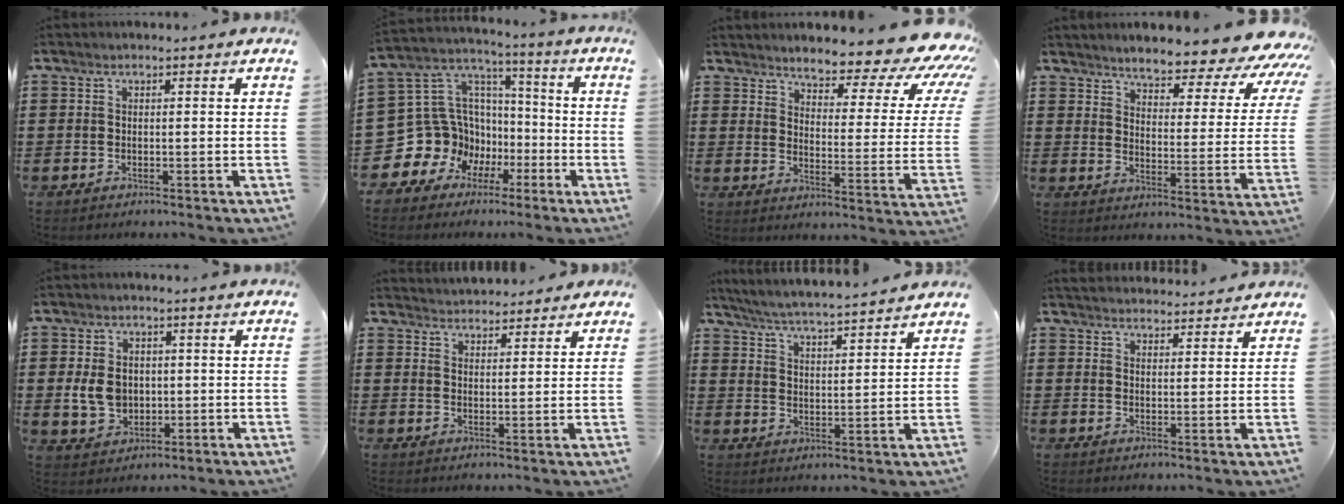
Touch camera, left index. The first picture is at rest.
{"total": 13.4, "force": [-5.3, 12.0, 2.7], "torque": [-0.126, -0.019, -0.066]}
{"total": 6.9, "force": [5.7, 1.1, 3.6], "torque": [-0.063, -0.055, 0.089]}
{"total": 5.6, "force": [5.1, 0.4, 2.4], "torque": [-0.056, -0.048, 0.078]}
{"total": 5.8, "force": [-0.2, 4.6, 3.5], "torque": [-0.083, 0.003, -0.009]}
{"total": 3.0, "force": [3.0, 0.3, -0.1], "torque": [-0.007, -0.010, 0.056]}
{"total": 4.6, "force": [4.4, -0.7, 1.2], "torque": [-0.046, -0.034, 0.071]}
{"total": 2.8, "force": [2.8, 0.1, 0.0], "torque": [-0.008, -0.009, 0.052]}